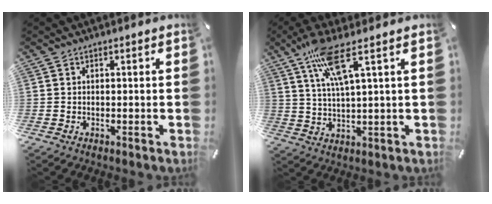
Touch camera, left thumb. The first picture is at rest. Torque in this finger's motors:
{"motor_torque": [1.55, 1.12, 1.19, -0.53, 0.27]}